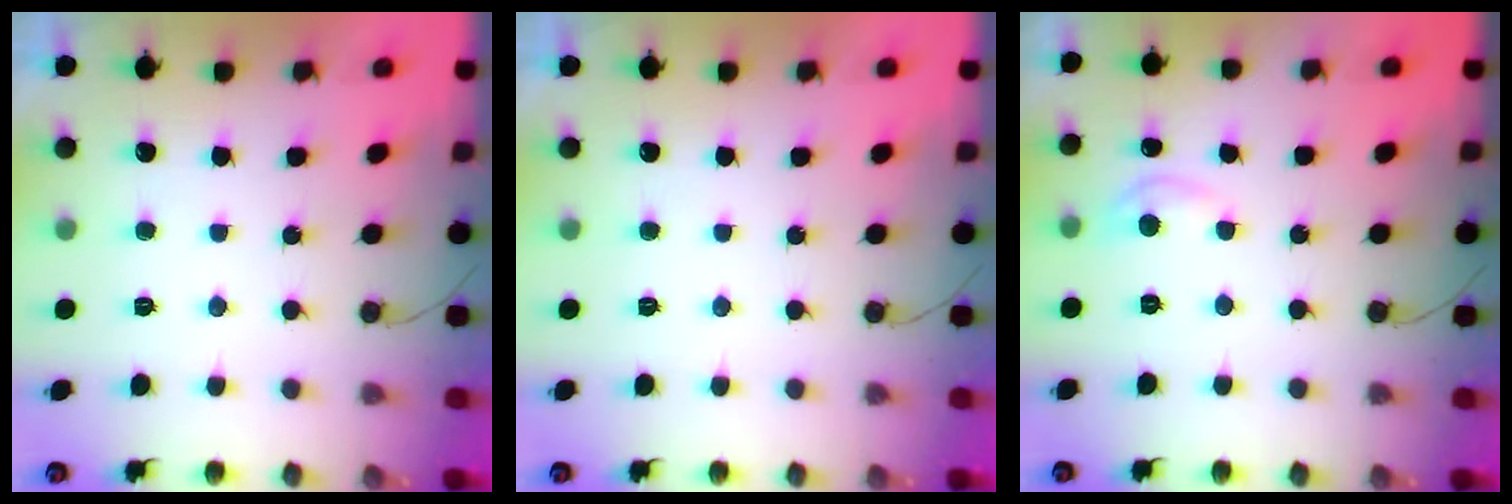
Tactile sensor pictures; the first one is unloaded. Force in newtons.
{"total": 0.0}
{"total": 4.8, "press": 4.7, "slide": 0.6}